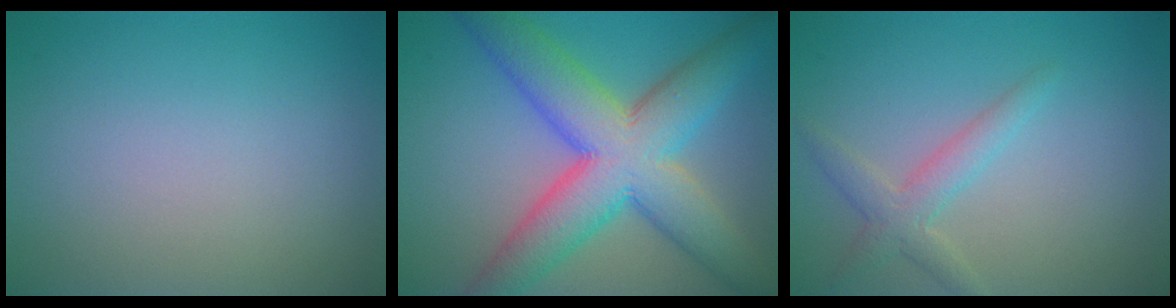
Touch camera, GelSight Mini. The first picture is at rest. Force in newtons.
{"total": 10.8, "press": 10.8, "slide": 0.5}
{"total": 2.5, "press": 2.5, "slide": 0.2}